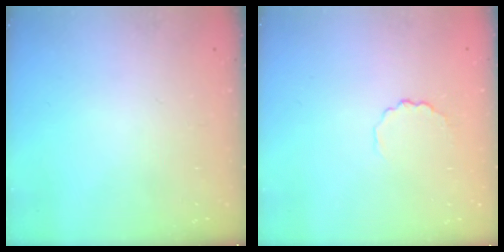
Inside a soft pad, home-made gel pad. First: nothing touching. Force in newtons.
{"total": 2.8, "press": 2.6, "slide": 1.1}